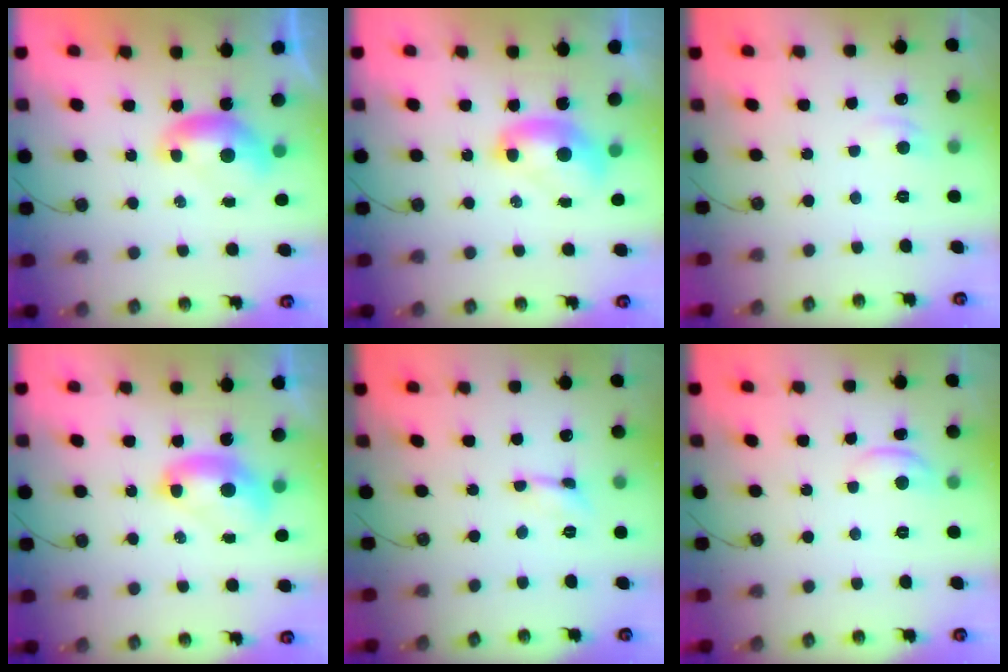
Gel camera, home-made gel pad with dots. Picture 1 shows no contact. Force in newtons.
{"total": 2.0, "press": 2.0, "slide": 0.2}
{"total": 1.0, "press": 0.6, "slide": 0.8}
{"total": 2.7, "press": 2.7, "slide": 0.1}
{"total": 0.8, "press": 0.8, "slide": 0.1}
{"total": 2.3, "press": 2.2, "slide": 0.4}